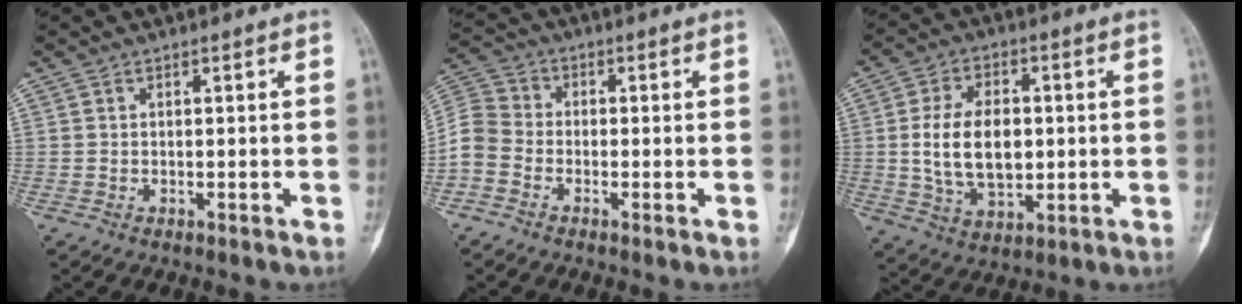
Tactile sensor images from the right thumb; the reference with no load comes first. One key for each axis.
{"total": 6.3, "fx": -2.4, "fy": 5.1, "fz": 3.0, "tx": -0.055, "ty": 0.019, "tz": -0.063}
{"total": 12.9, "fx": 0.4, "fy": 8.0, "fz": 10.1, "tx": -0.164, "ty": 0.000, "tz": 0.015}